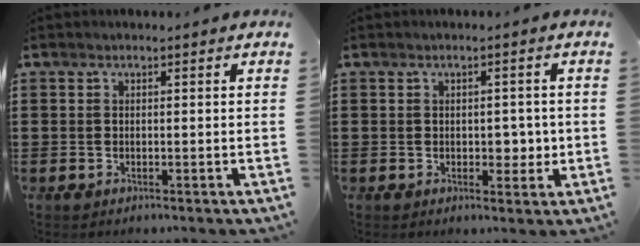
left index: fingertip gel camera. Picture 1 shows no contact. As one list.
[{"total": 3.3, "force": [0.0, 2.3, 2.4], "torque": [-0.026, -0.003, -0.008]}]